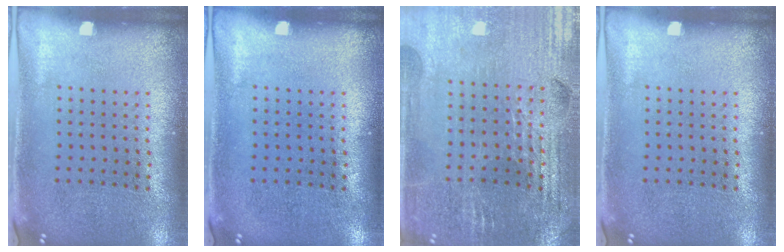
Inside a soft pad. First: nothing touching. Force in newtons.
{"total": 0.0}
{"total": 2.9, "press": 2.8, "slide": 0.5}
{"total": 0.0}